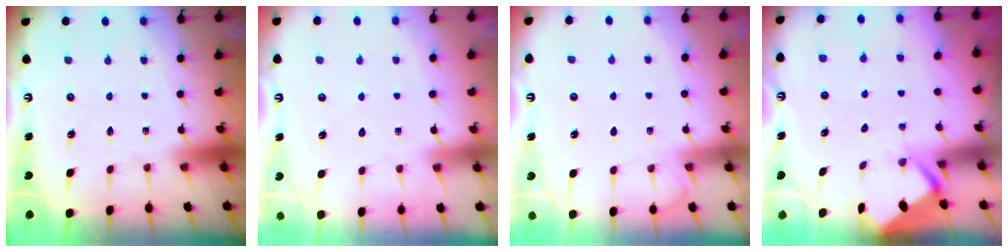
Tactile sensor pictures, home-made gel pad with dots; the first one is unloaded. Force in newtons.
{"total": 2.8, "press": 2.8, "slide": 0.4}
{"total": 3.6, "press": 3.6, "slide": 0.5}
{"total": 2.6, "press": 2.6, "slide": 0.4}